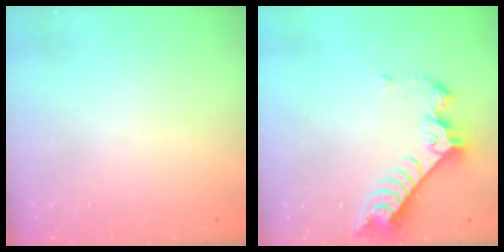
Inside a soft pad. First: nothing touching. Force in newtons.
{"total": 9.4, "press": 9.3, "slide": 0.8}